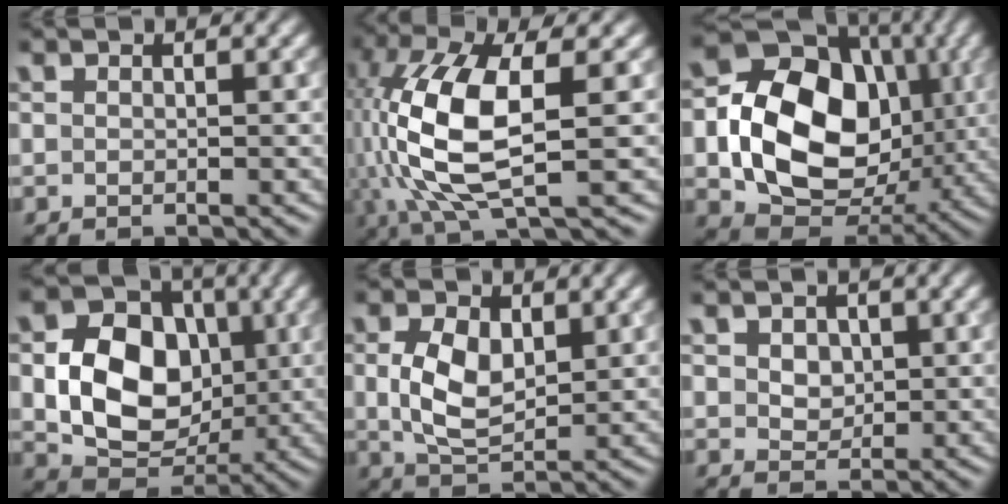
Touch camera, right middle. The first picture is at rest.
{"total": 10.4, "force": [0.1, 4.0, 9.6], "torque": [-0.219, -0.005, 0.006]}
{"total": 14.1, "force": [-0.1, 10.7, 9.1], "torque": [-0.159, -0.003, -0.008]}
{"total": 9.3, "force": [0.0, 7.2, 5.9], "torque": [-0.112, -0.004, -0.003]}
{"total": 4.8, "force": [0.8, 3.0, 3.7], "torque": [-0.085, -0.002, 0.019]}
{"total": 2.6, "force": [0.8, 2.0, 1.5], "torque": [-0.029, 0.007, 0.011]}